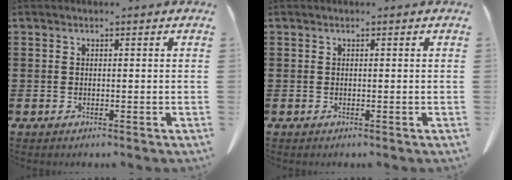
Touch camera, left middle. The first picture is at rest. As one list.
[{"total": 0.0}]